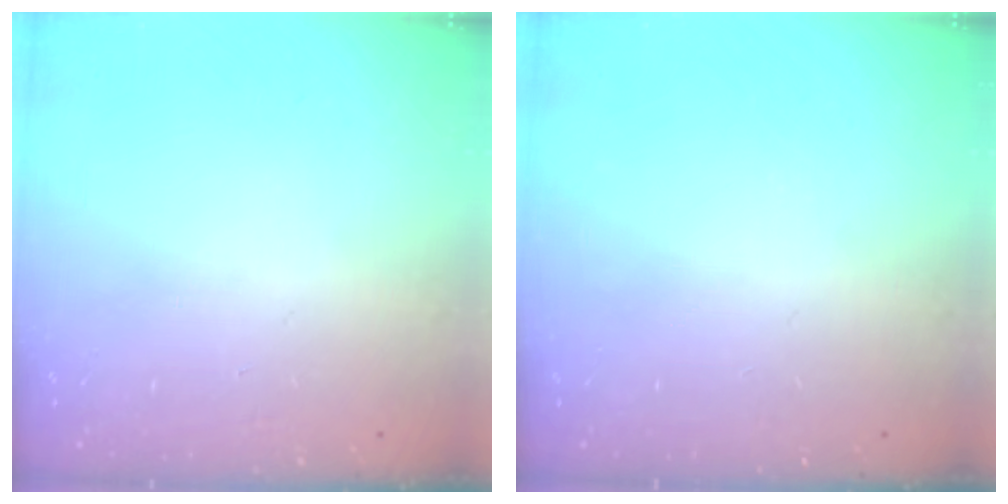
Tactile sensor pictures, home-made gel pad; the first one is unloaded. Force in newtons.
{"total": 0.0}